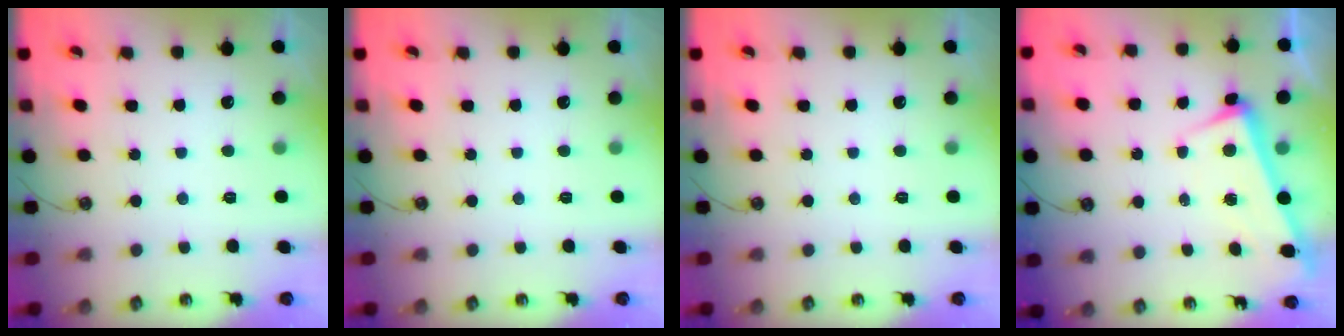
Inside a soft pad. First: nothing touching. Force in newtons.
{"total": 0.0}
{"total": 0.0}
{"total": 3.4, "press": 3.3, "slide": 1.1}